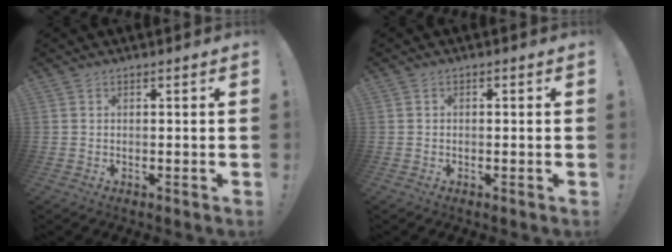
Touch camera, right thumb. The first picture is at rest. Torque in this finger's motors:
{"motor_torque": [0.00, 0.09, -0.25, 0.02, -0.08]}